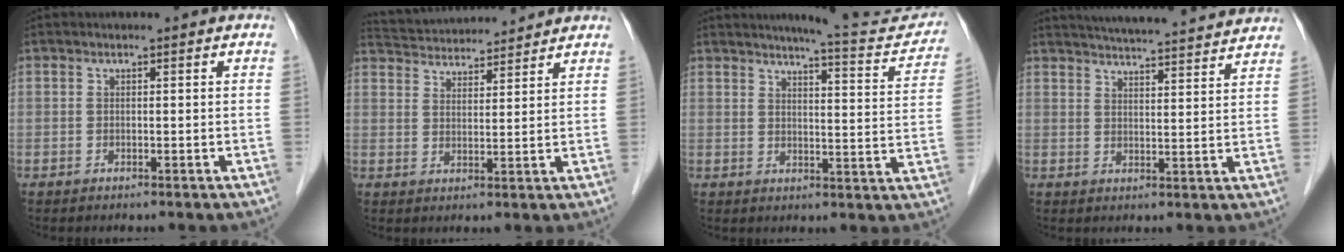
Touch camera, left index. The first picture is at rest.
{"total": 12.0, "force": [11.4, 1.9, 3.0], "torque": [-0.057, 0.031, 0.179]}
{"total": 11.6, "force": [11.1, 0.6, 3.2], "torque": [-0.033, -0.033, 0.123]}
{"total": 19.5, "force": [18.2, 1.6, 6.7], "torque": [-0.102, 0.010, 0.238]}